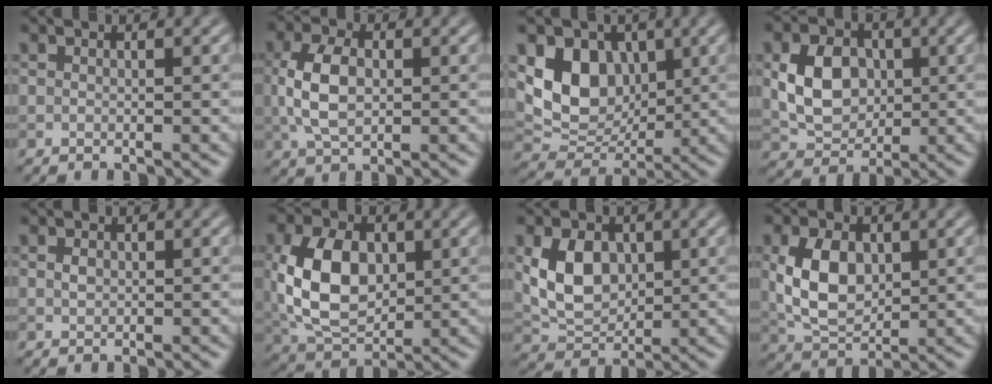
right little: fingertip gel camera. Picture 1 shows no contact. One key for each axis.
{"total": 5.1, "fx": 0.1, "fy": 3.1, "fz": 4.0, "tx": -0.090, "ty": 0.001, "tz": 0.003}
{"total": 7.0, "fx": 1.7, "fy": 5.4, "fz": 4.1, "tx": -0.073, "ty": -0.011, "tz": 0.028}
{"total": 5.5, "fx": 0.4, "fy": 4.3, "fz": 3.5, "tx": -0.074, "ty": -0.001, "tz": 0.009}
{"total": 0.7, "fx": 0.0, "fy": 0.6, "fz": 0.4, "tx": -0.011, "ty": -0.002, "tz": 0.002}
{"total": 8.5, "fx": 0.7, "fy": 5.6, "fz": 6.4, "tx": -0.139, "ty": 0.001, "tz": 0.012}
{"total": 5.5, "fx": 0.9, "fy": 4.0, "fz": 3.7, "tx": -0.078, "ty": -0.003, "tz": 0.019}
{"total": 5.9, "fx": 0.6, "fy": 4.0, "fz": 4.4, "tx": -0.094, "ty": -0.001, "tz": 0.016}